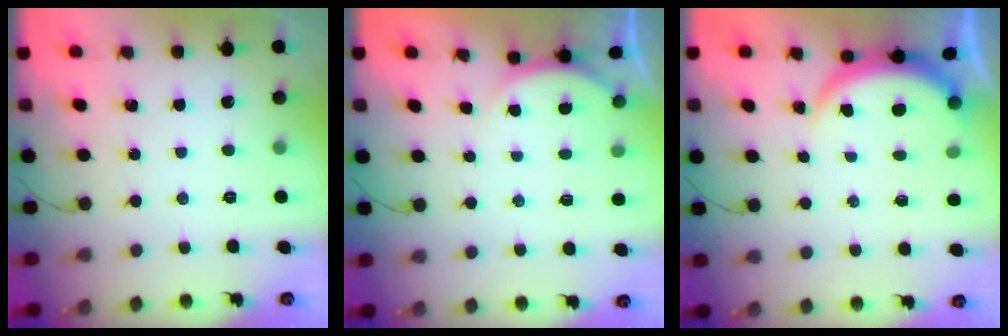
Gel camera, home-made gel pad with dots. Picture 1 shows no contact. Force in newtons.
{"total": 2.3, "press": 2.2, "slide": 0.6}
{"total": 3.8, "press": 3.8, "slide": 0.2}